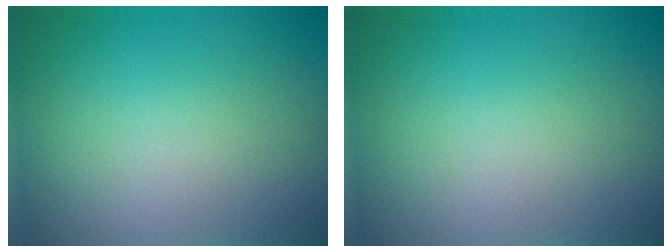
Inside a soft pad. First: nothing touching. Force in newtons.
{"total": 0.0}